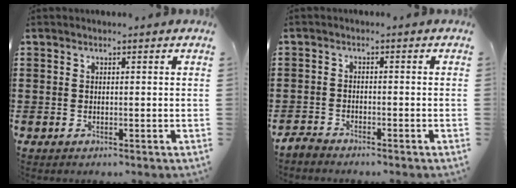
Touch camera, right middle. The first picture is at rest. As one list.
[{"total": 2.2, "force": [-2.1, 0.6, 0.2], "torque": [-0.008, 0.005, -0.046]}]